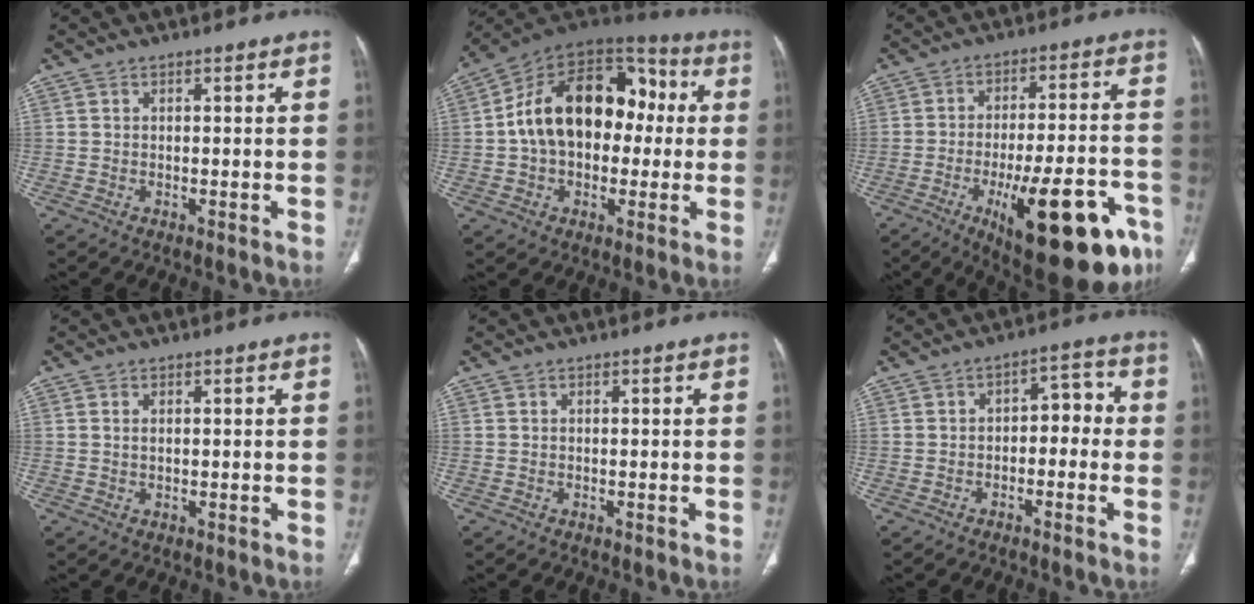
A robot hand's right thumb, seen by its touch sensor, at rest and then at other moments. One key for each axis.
{"total": 22.2, "fx": 1.2, "fy": 14.9, "fz": 16.3, "tx": -0.241, "ty": 0.048, "tz": 0.014}
{"total": 24.7, "fx": -11.4, "fy": 8.5, "fz": 20.1, "tx": -0.233, "ty": 0.048, "tz": -0.152}
{"total": 0.8, "fx": 0.3, "fy": 0.4, "fz": 0.7, "tx": -0.017, "ty": 0.004, "tz": 0.009}
{"total": 0.0}
{"total": 5.6, "fx": -1.0, "fy": 3.4, "fz": 4.3, "tx": -0.036, "ty": 0.034, "tz": -0.022}